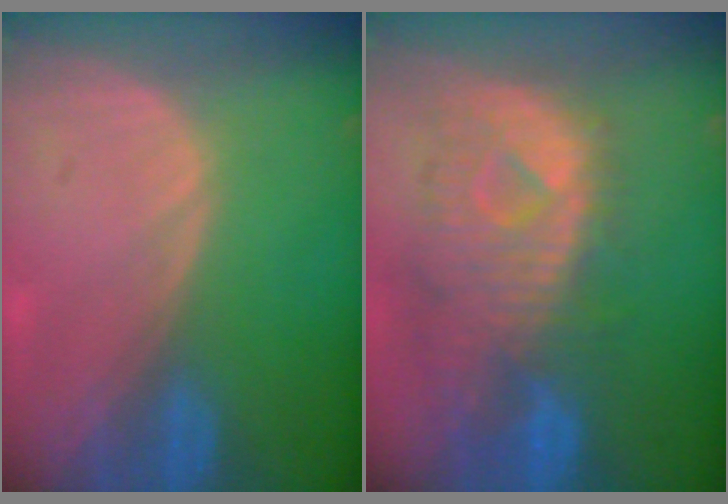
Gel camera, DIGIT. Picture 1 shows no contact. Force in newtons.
{"total": 11.2, "press": 9.8, "slide": 5.4}